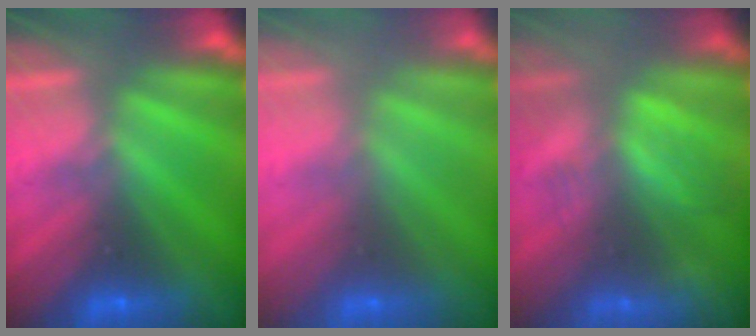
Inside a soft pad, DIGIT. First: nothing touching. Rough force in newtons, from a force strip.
{"total": 2.8}
{"total": 4.1}